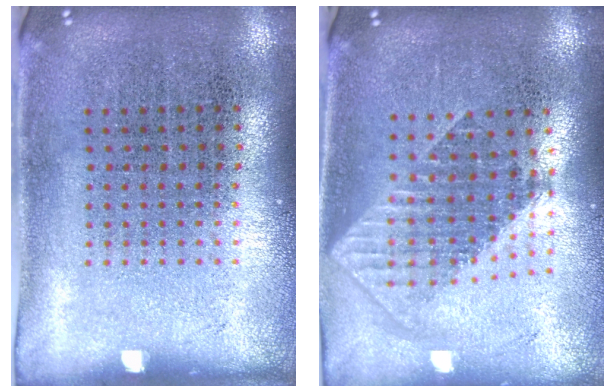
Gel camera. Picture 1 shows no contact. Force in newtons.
{"total": 1.8, "press": 1.5, "slide": 1.1}